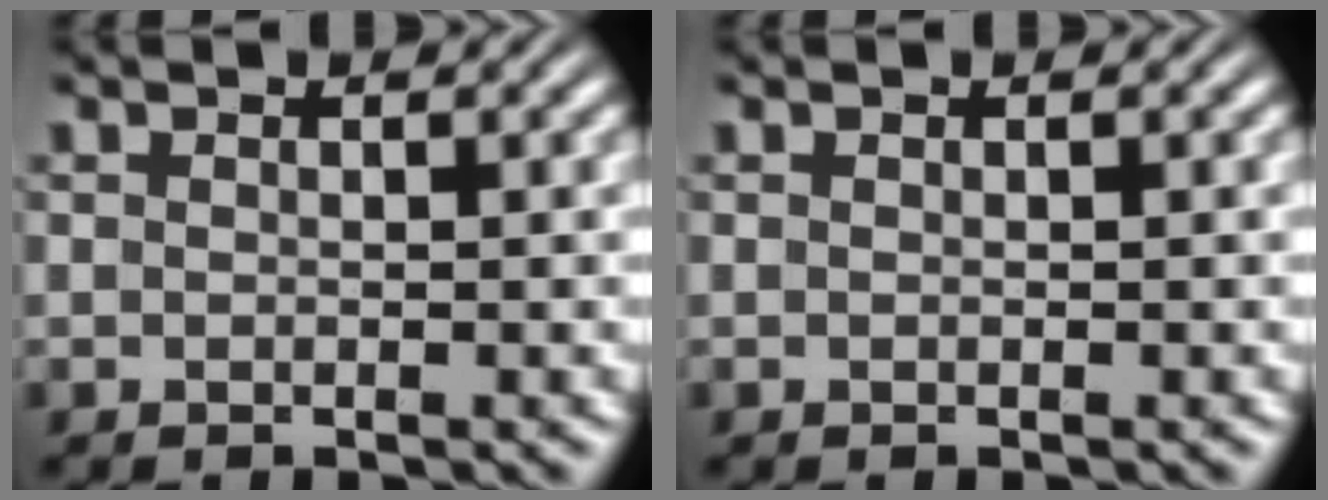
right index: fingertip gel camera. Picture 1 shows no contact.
{"total": 0.0}